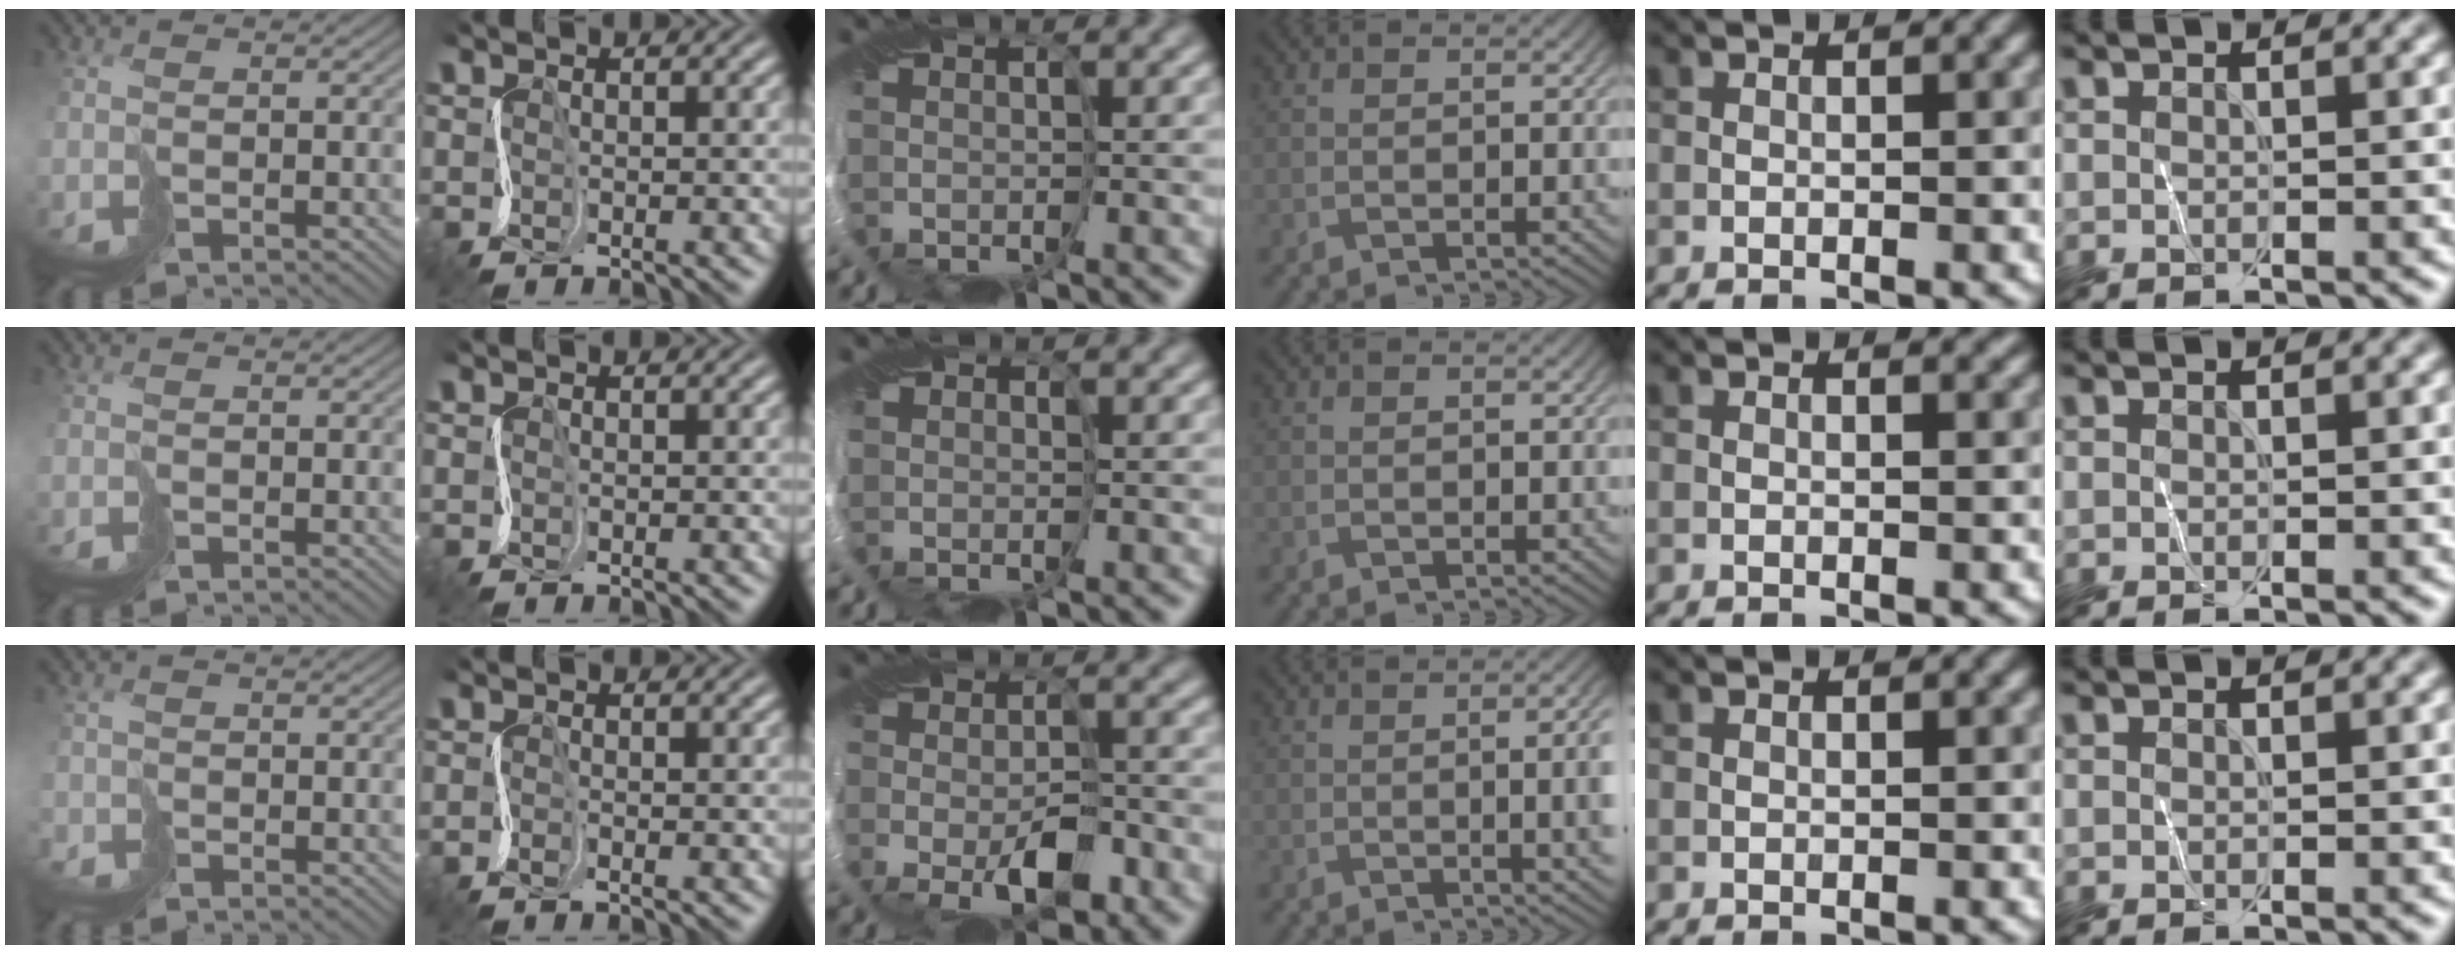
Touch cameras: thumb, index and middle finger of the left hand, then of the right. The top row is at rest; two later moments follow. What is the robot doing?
{"motion": "cut", "object": "bubble wrap"}